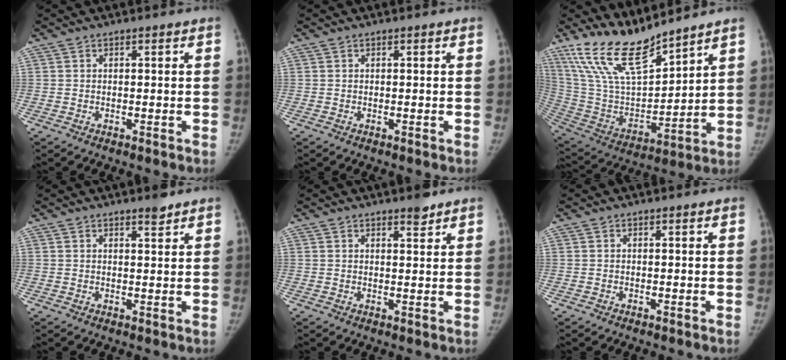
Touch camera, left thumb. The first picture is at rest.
{"total": 0.0}
{"total": 16.1, "force": [13.5, 3.9, 7.9], "torque": [-0.131, -0.074, 0.272]}
{"total": 2.0, "force": [1.7, 0.4, 1.0], "torque": [-0.010, -0.013, 0.026]}
{"total": 2.5, "force": [2.0, 0.7, 1.3], "torque": [-0.013, -0.015, 0.030]}
{"total": 0.0}